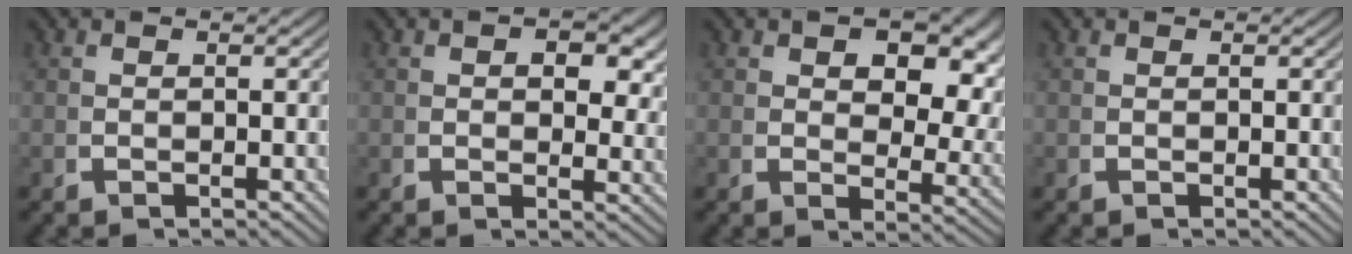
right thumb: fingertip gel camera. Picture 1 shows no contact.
{"total": 3.8, "force": [1.1, 2.4, 2.8], "torque": [-0.036, -0.015, 0.018]}
{"total": 7.0, "force": [2.2, 4.2, 5.1], "torque": [-0.063, -0.013, 0.038]}
{"total": 0.0}